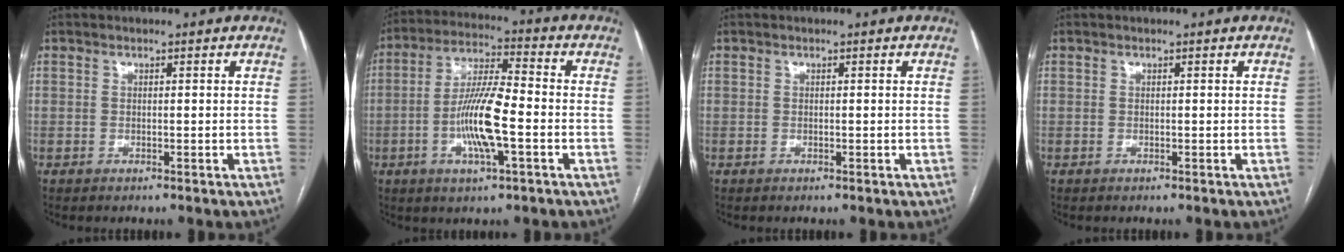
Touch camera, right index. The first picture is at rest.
{"total": 11.4, "force": [-2.9, 1.8, 10.8], "torque": [-0.213, 0.002, -0.055]}
{"total": 0.0}
{"total": 0.0}